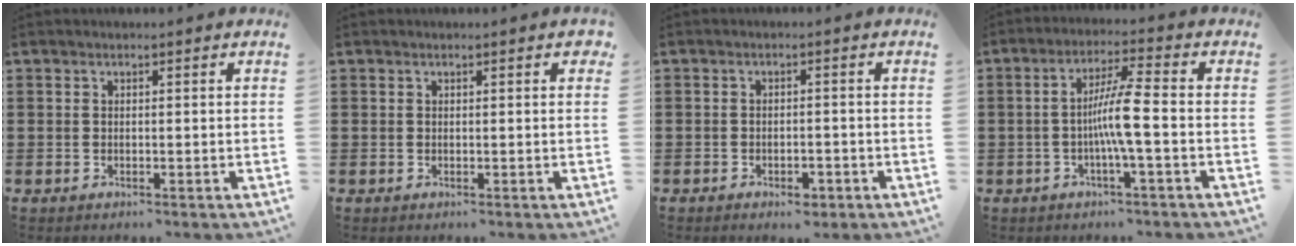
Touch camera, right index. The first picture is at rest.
{"total": 0.0}
{"total": 1.8, "force": [-1.4, 0.9, 0.7], "torque": [-0.017, 0.000, -0.028]}
{"total": 6.6, "force": [-1.2, -0.1, 6.5], "torque": [-0.123, -0.005, -0.030]}